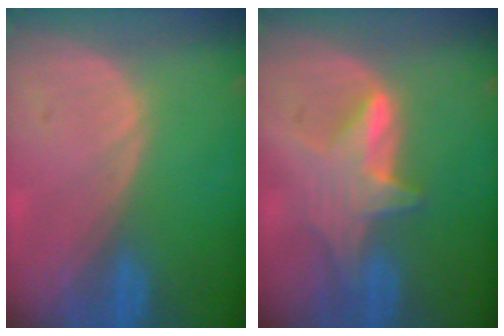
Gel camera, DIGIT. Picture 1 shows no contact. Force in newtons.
{"total": 6.0, "press": 5.9, "slide": 1.1}